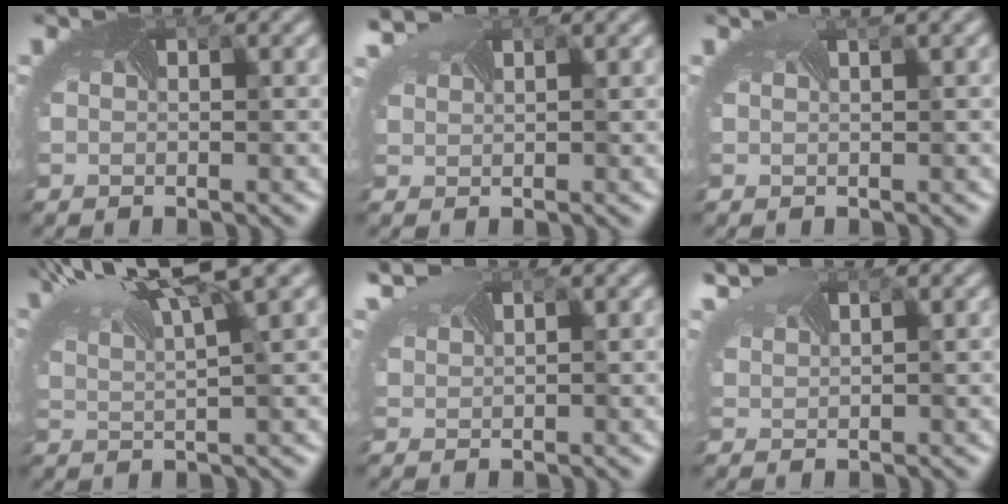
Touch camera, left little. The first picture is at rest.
{"total": 2.4, "force": [2.0, 0.6, 1.1], "torque": [-0.036, 0.018, 0.031]}
{"total": 2.6, "force": [1.7, 0.3, 2.0], "torque": [-0.029, 0.017, 0.022]}
{"total": 7.9, "force": [5.2, 1.9, 5.6], "torque": [-0.112, 0.028, 0.092]}
{"total": 2.9, "force": [2.3, 0.8, 1.6], "torque": [-0.044, 0.019, 0.038]}
{"total": 3.3, "force": [2.6, 0.9, 1.9], "torque": [-0.050, 0.020, 0.042]}